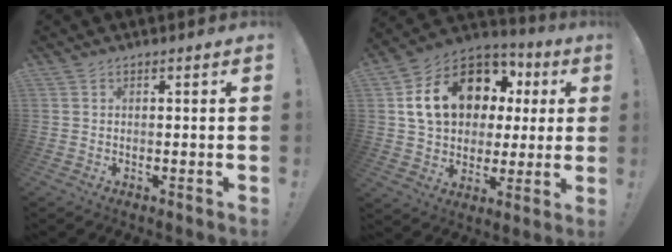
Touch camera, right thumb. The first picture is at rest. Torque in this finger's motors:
{"motor_torque": [1.43, 1.64, 1.90, -0.13, 0.15]}